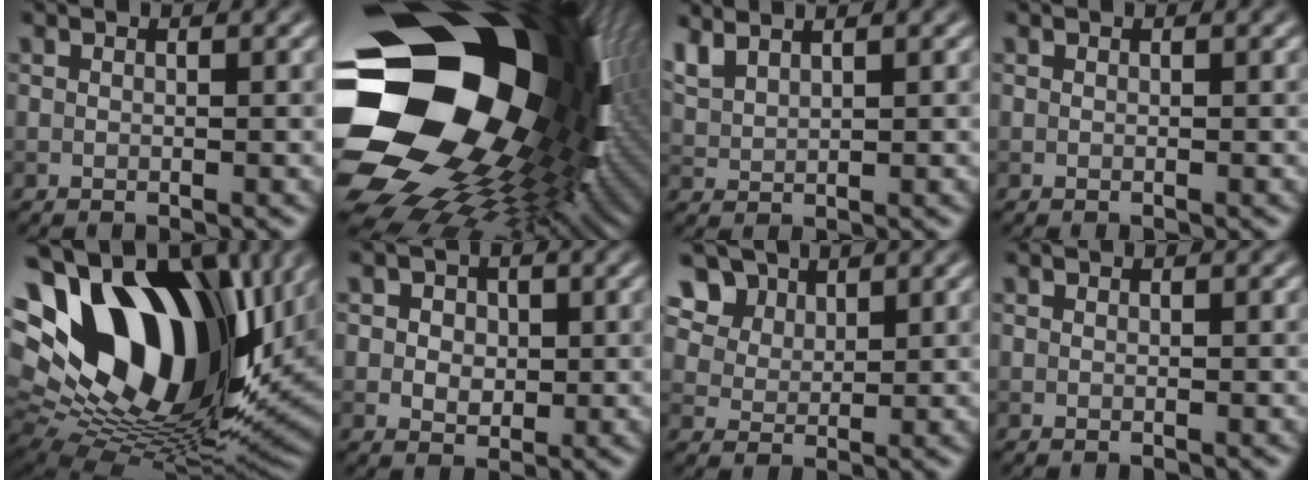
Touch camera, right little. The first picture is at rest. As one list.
[{"total": 22.7, "force": [0.4, 16.9, 15.2], "torque": [-0.291, -0.061, 0.003]}, {"total": 2.6, "force": [2.1, 0.7, 1.3], "torque": [-0.038, 0.009, 0.050]}, {"total": 0.0}, {"total": 20.2, "force": [7.1, 12.4, 14.3], "torque": [-0.270, 0.011, 0.134]}, {"total": 2.9, "force": [0.5, 2.4, 1.5], "torque": [-0.017, 0.001, -0.004]}, {"total": 7.6, "force": [4.8, 5.1, 3.0], "torque": [-0.083, 0.006, 0.089]}, {"total": 0.0}]